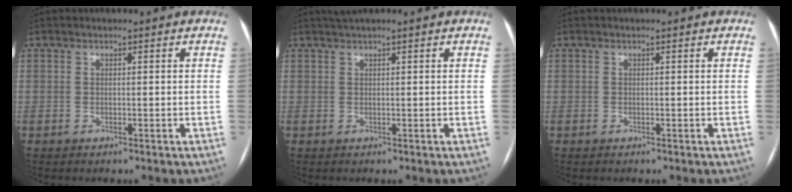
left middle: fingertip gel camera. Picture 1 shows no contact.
{"total": 1.5, "force": [1.2, -0.3, 0.8], "torque": [-0.014, 0.015, 0.027]}
{"total": 0.0}